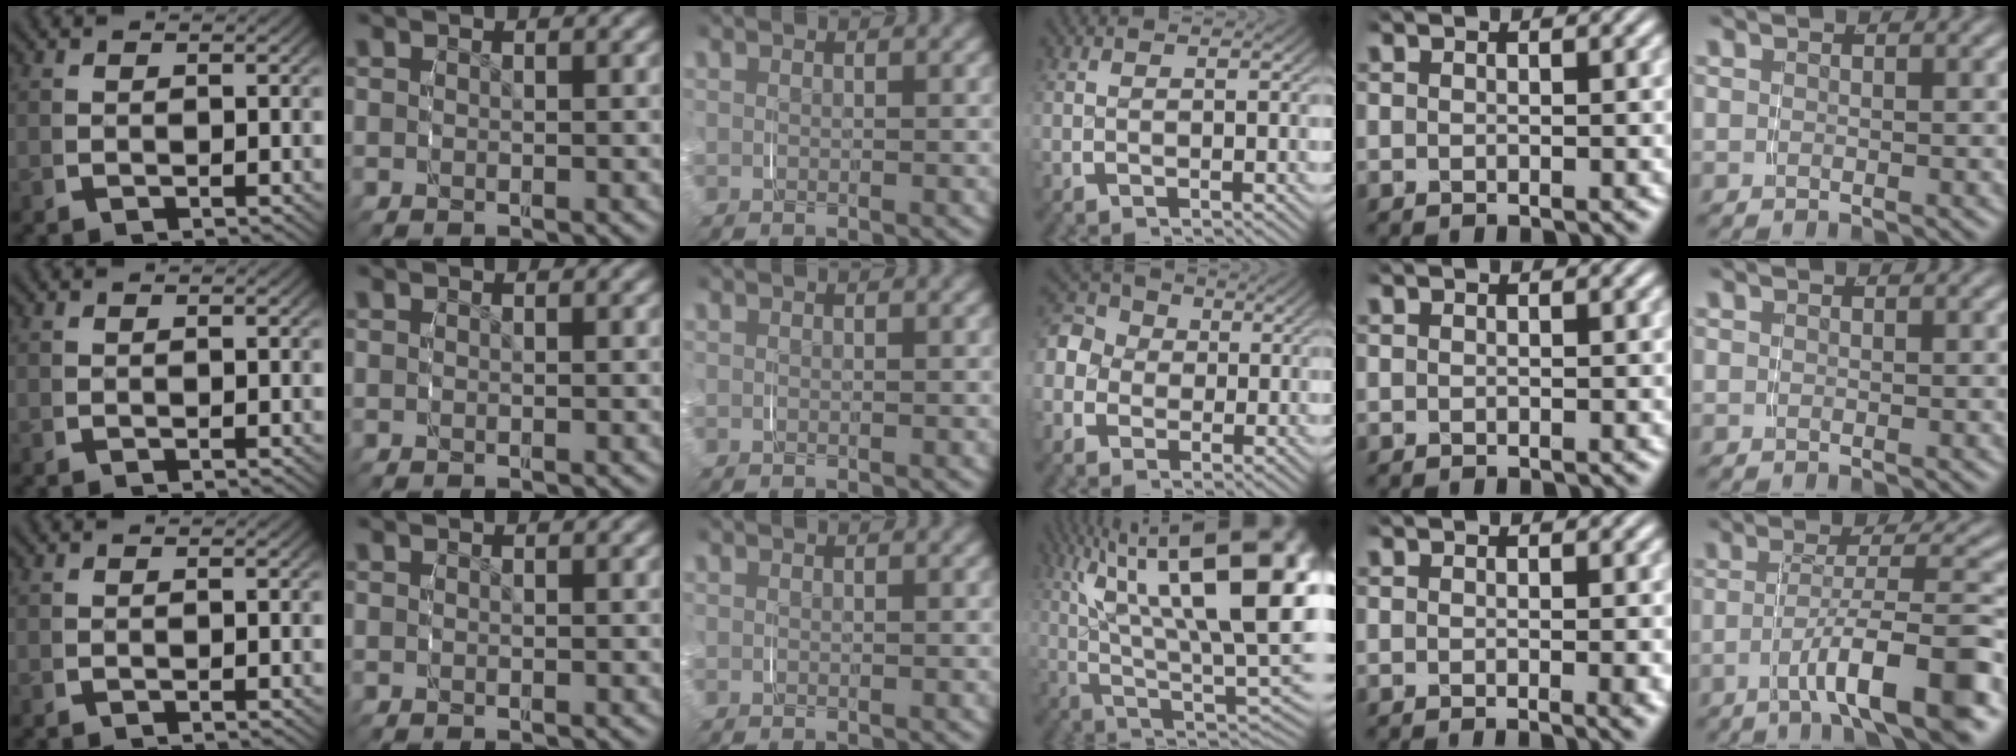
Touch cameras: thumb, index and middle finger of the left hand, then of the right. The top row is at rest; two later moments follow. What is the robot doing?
{"motion": "grasp_and_lifting", "object": "glasses case"}